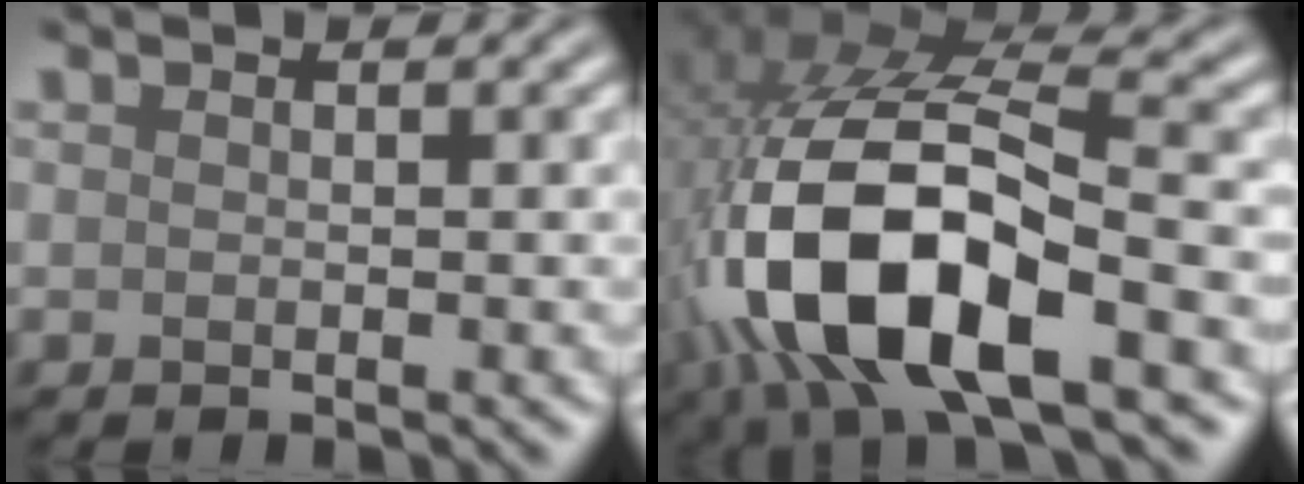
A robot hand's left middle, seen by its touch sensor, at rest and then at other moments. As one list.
[{"total": 14.4, "force": [-4.3, 6.5, 12.1], "torque": [-0.257, -0.010, -0.073]}]